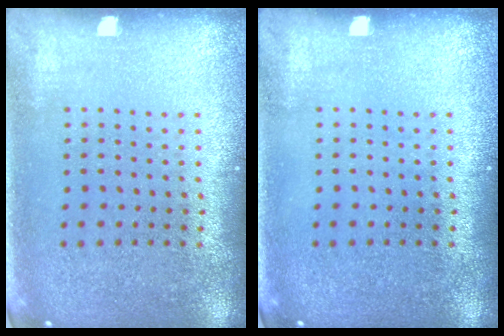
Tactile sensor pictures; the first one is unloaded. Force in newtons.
{"total": 0.0}